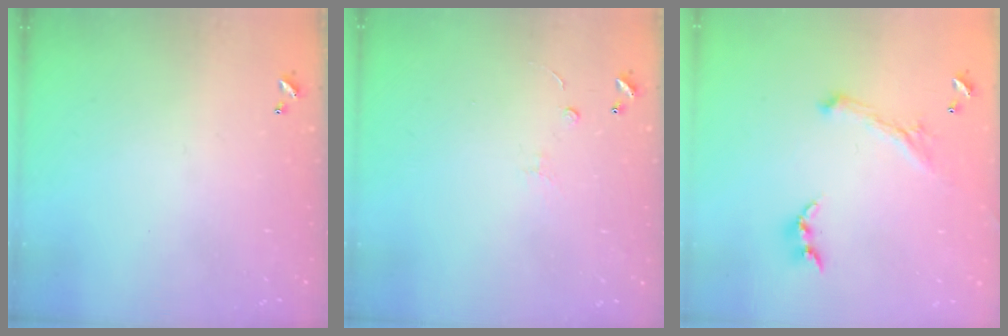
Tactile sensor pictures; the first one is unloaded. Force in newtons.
{"total": 1.6, "press": 1.5, "slide": 0.4}
{"total": 0.0}